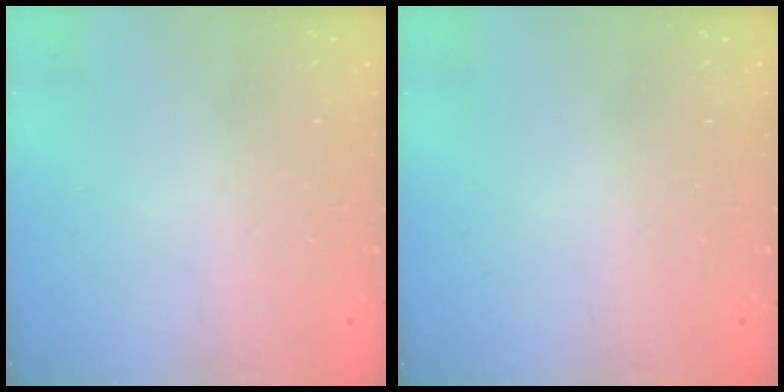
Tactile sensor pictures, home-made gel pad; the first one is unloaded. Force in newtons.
{"total": 0.0}